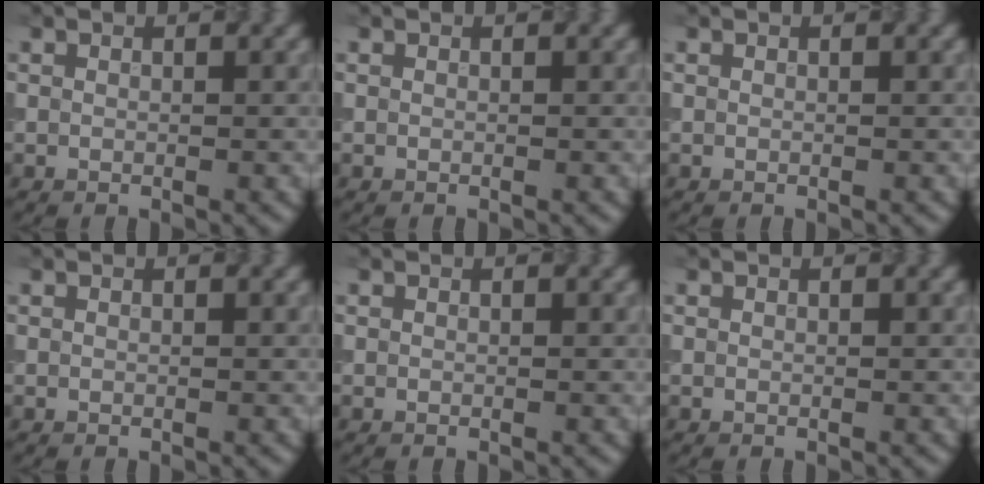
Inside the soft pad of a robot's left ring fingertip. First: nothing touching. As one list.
[{"total": 0.0}, {"total": 0.0}, {"total": 0.0}, {"total": 0.0}, {"total": 0.0}]